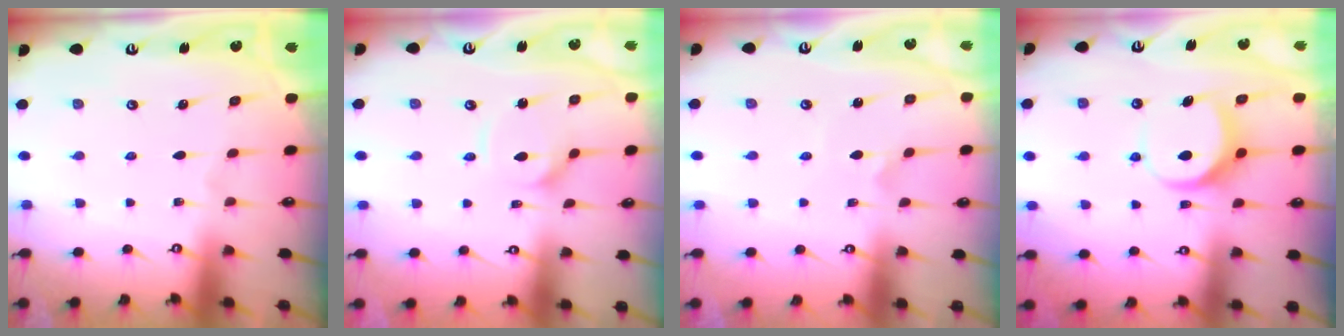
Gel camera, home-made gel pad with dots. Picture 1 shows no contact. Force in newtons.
{"total": 4.3, "press": 4.2, "slide": 0.3}
{"total": 1.7, "press": 1.7, "slide": 0.1}
{"total": 7.9, "press": 7.9, "slide": 0.3}